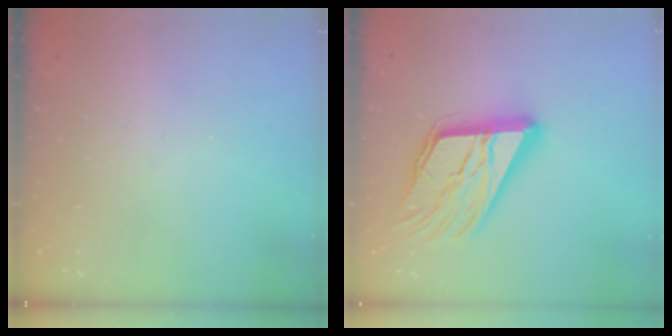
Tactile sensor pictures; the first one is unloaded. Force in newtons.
{"total": 20.2, "press": 20.1, "slide": 2.1}